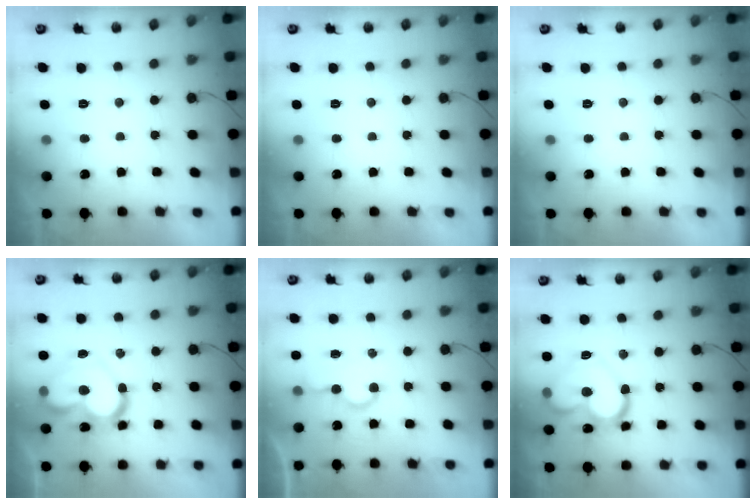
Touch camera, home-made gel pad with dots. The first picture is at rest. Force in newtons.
{"total": 0.0}
{"total": 0.0}
{"total": 17.4, "press": 17.3, "slide": 2.0}
{"total": 5.1, "press": 5.0, "slide": 0.5}
{"total": 19.4, "press": 19.4, "slide": 1.0}